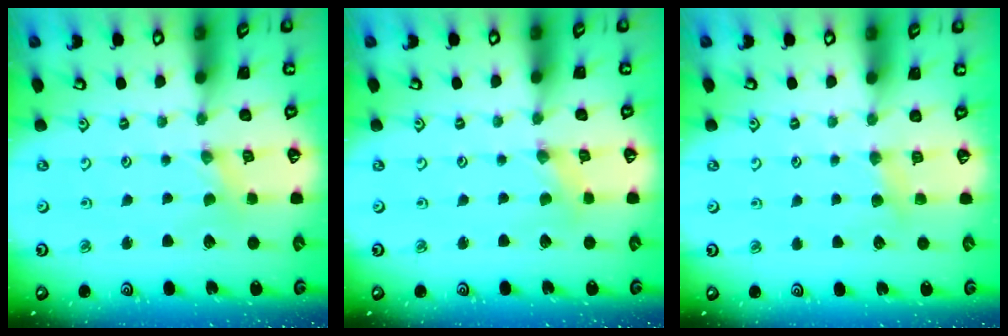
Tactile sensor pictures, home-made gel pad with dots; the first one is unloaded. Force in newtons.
{"total": 1.4, "press": 1.3, "slide": 0.3}
{"total": 4.4, "press": 4.3, "slide": 0.6}